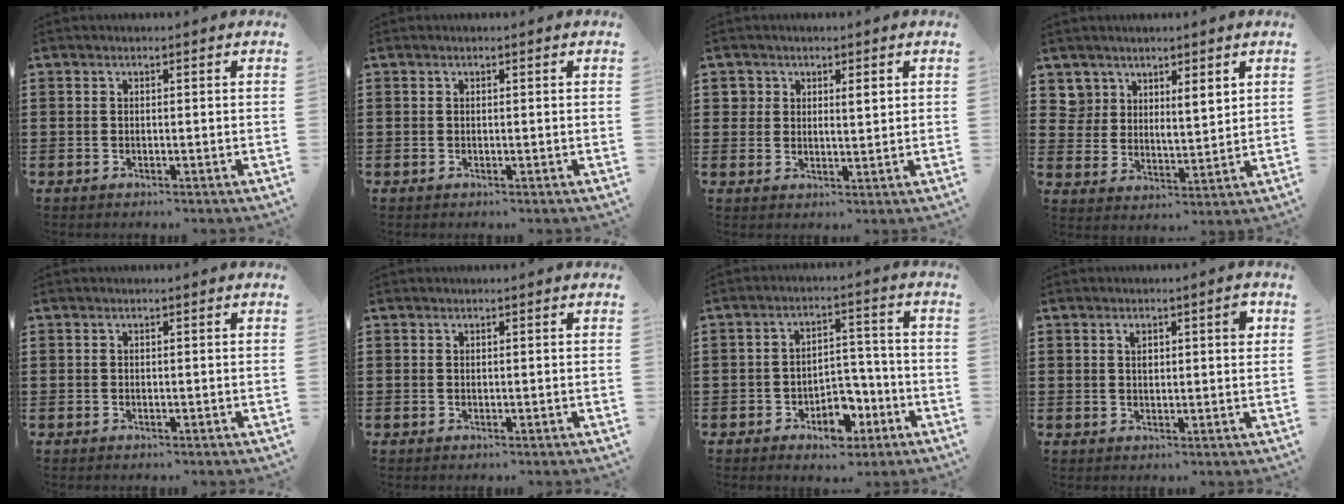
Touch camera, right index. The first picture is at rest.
{"total": 0.0}
{"total": 2.3, "force": [1.1, 1.6, 1.3], "torque": [-0.024, 0.003, 0.019]}
{"total": 5.0, "force": [4.2, 2.7, 0.7], "torque": [-0.035, -0.005, 0.082]}
{"total": 0.0}
{"total": 0.0}
{"total": 6.5, "force": [-3.3, 4.0, 3.9], "torque": [-0.055, 0.017, -0.060]}
{"total": 3.4, "force": [1.0, 1.1, 3.1], "torque": [-0.048, 0.001, 0.010]}